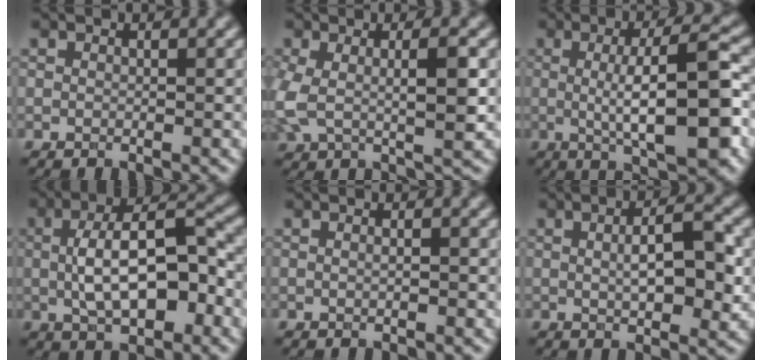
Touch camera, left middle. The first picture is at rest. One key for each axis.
{"total": 5.3, "fx": 0.0, "fy": 2.0, "fz": 4.9, "tx": -0.108, "ty": -0.002, "tz": 0.001}
{"total": 9.2, "fx": -0.4, "fy": 2.1, "fz": 8.9, "tx": -0.121, "ty": 0.000, "tz": -0.004}
{"total": 8.6, "fx": -0.3, "fy": 3.5, "fz": 7.8, "tx": -0.131, "ty": 0.006, "tz": -0.004}
{"total": 0.8, "fx": 0.1, "fy": 0.3, "fz": 0.7, "tx": -0.008, "ty": -0.005, "tz": -0.002}
{"total": 5.4, "fx": 0.3, "fy": 1.7, "fz": 5.1, "tx": -0.084, "ty": 0.004, "tz": 0.005}